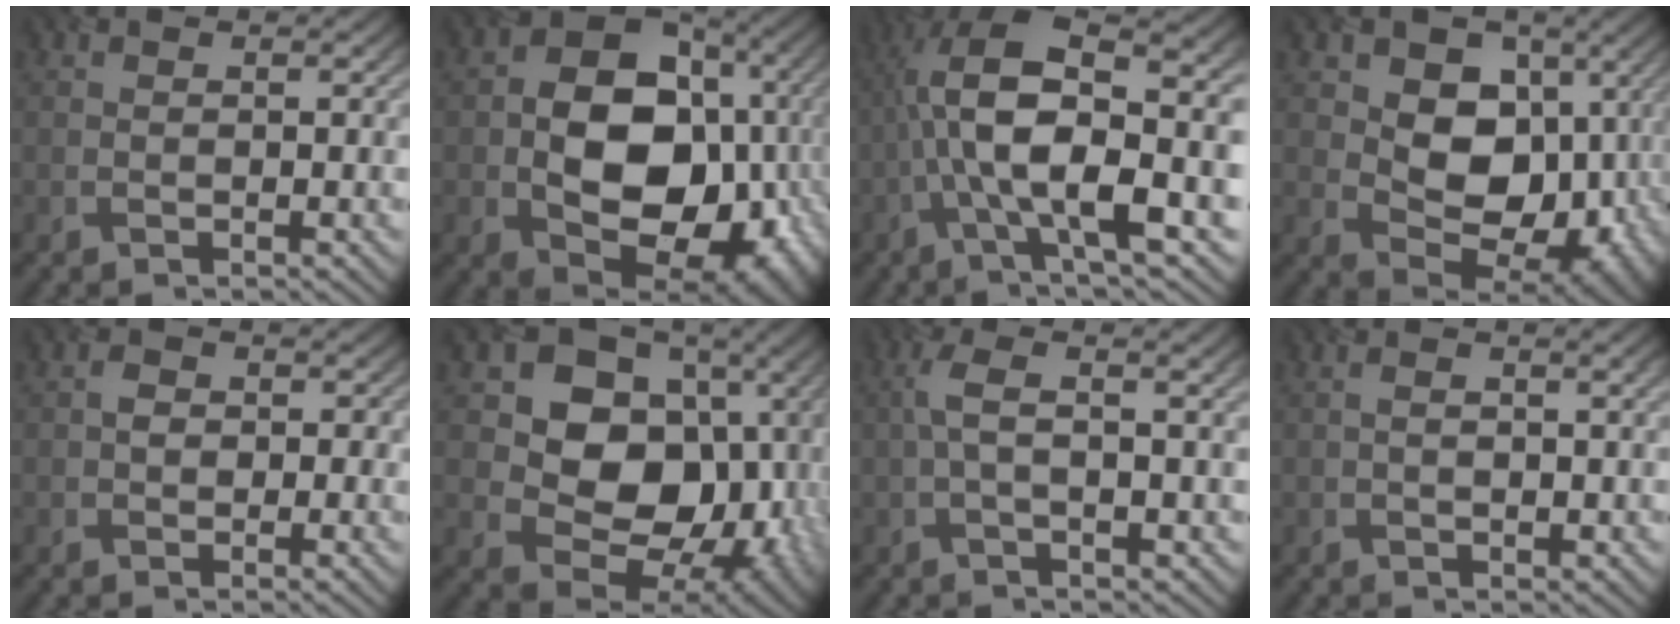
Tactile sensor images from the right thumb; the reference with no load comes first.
{"total": 17.1, "force": [-2.0, 12.4, 11.6], "torque": [-0.164, -0.030, -0.016]}
{"total": 16.9, "force": [0.0, 6.3, 15.7], "torque": [-0.266, 0.019, -0.001]}
{"total": 13.8, "force": [1.4, 10.5, 8.9], "torque": [-0.139, -0.009, 0.030]}
{"total": 1.8, "force": [-0.1, 1.6, 0.8], "torque": [-0.014, -0.002, -0.006]}
{"total": 17.8, "force": [2.8, 13.7, 10.9], "torque": [-0.188, -0.020, 0.084]}
{"total": 5.4, "force": [0.8, 1.4, 5.2], "torque": [-0.109, 0.012, 0.009]}
{"total": 2.7, "force": [0.4, 0.9, 2.5], "torque": [-0.040, -0.001, 0.011]}